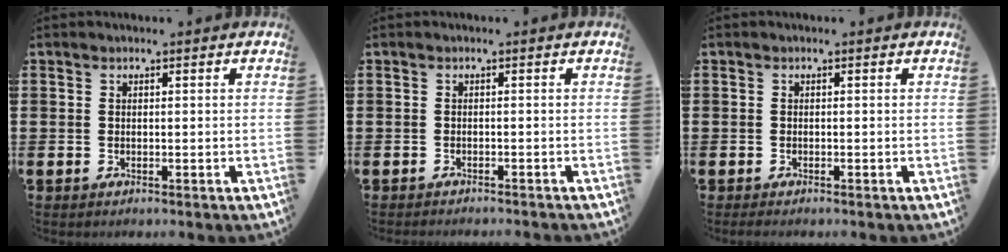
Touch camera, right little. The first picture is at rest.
{"total": 0.7, "force": [-0.7, -0.2, -0.1], "torque": [0.002, -0.001, -0.014]}
{"total": 0.0}